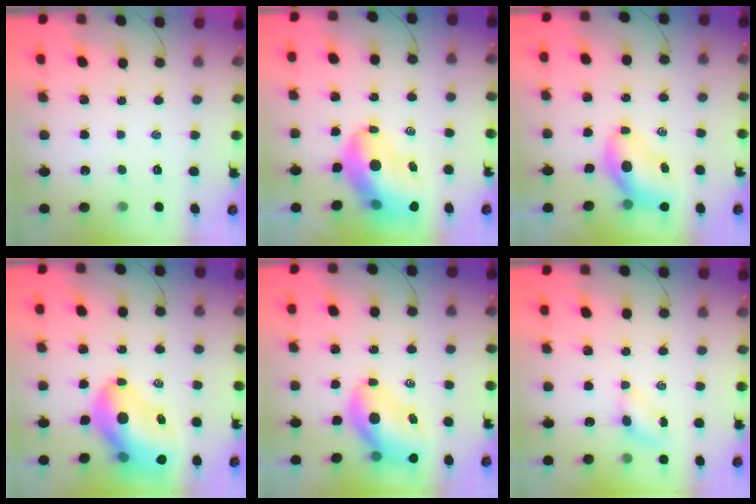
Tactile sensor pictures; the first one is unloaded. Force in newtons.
{"total": 10.3, "press": 9.9, "slide": 2.7}
{"total": 6.6, "press": 6.5, "slide": 1.3}
{"total": 13.2, "press": 12.7, "slide": 3.6}
{"total": 8.7, "press": 8.3, "slide": 2.5}
{"total": 3.7, "press": 3.5, "slide": 1.2}